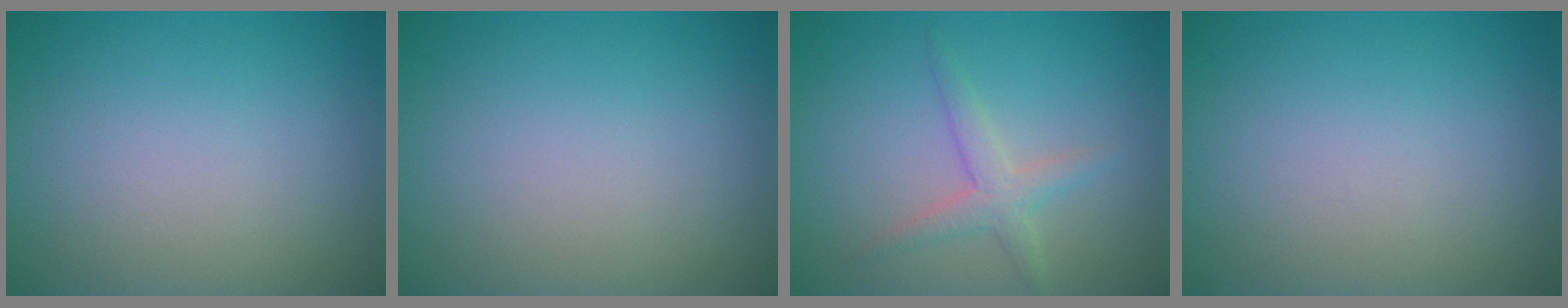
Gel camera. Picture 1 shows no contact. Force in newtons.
{"total": 0.0}
{"total": 2.2, "press": 2.2, "slide": 0.1}
{"total": 0.0}